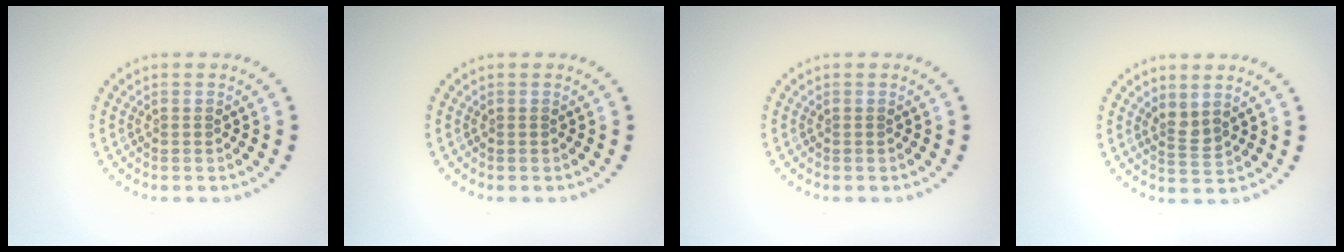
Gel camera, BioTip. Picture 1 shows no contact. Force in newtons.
{"total": 0.0}
{"total": 0.0}
{"total": 1.7, "press": 1.3, "slide": 1.1}